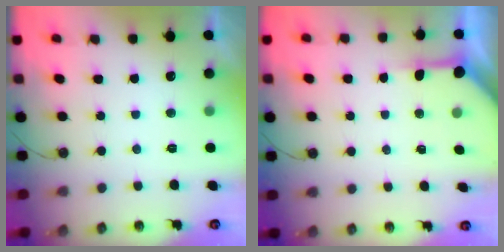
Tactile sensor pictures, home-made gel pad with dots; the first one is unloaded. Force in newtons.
{"total": 4.5, "press": 4.5, "slide": 0.2}